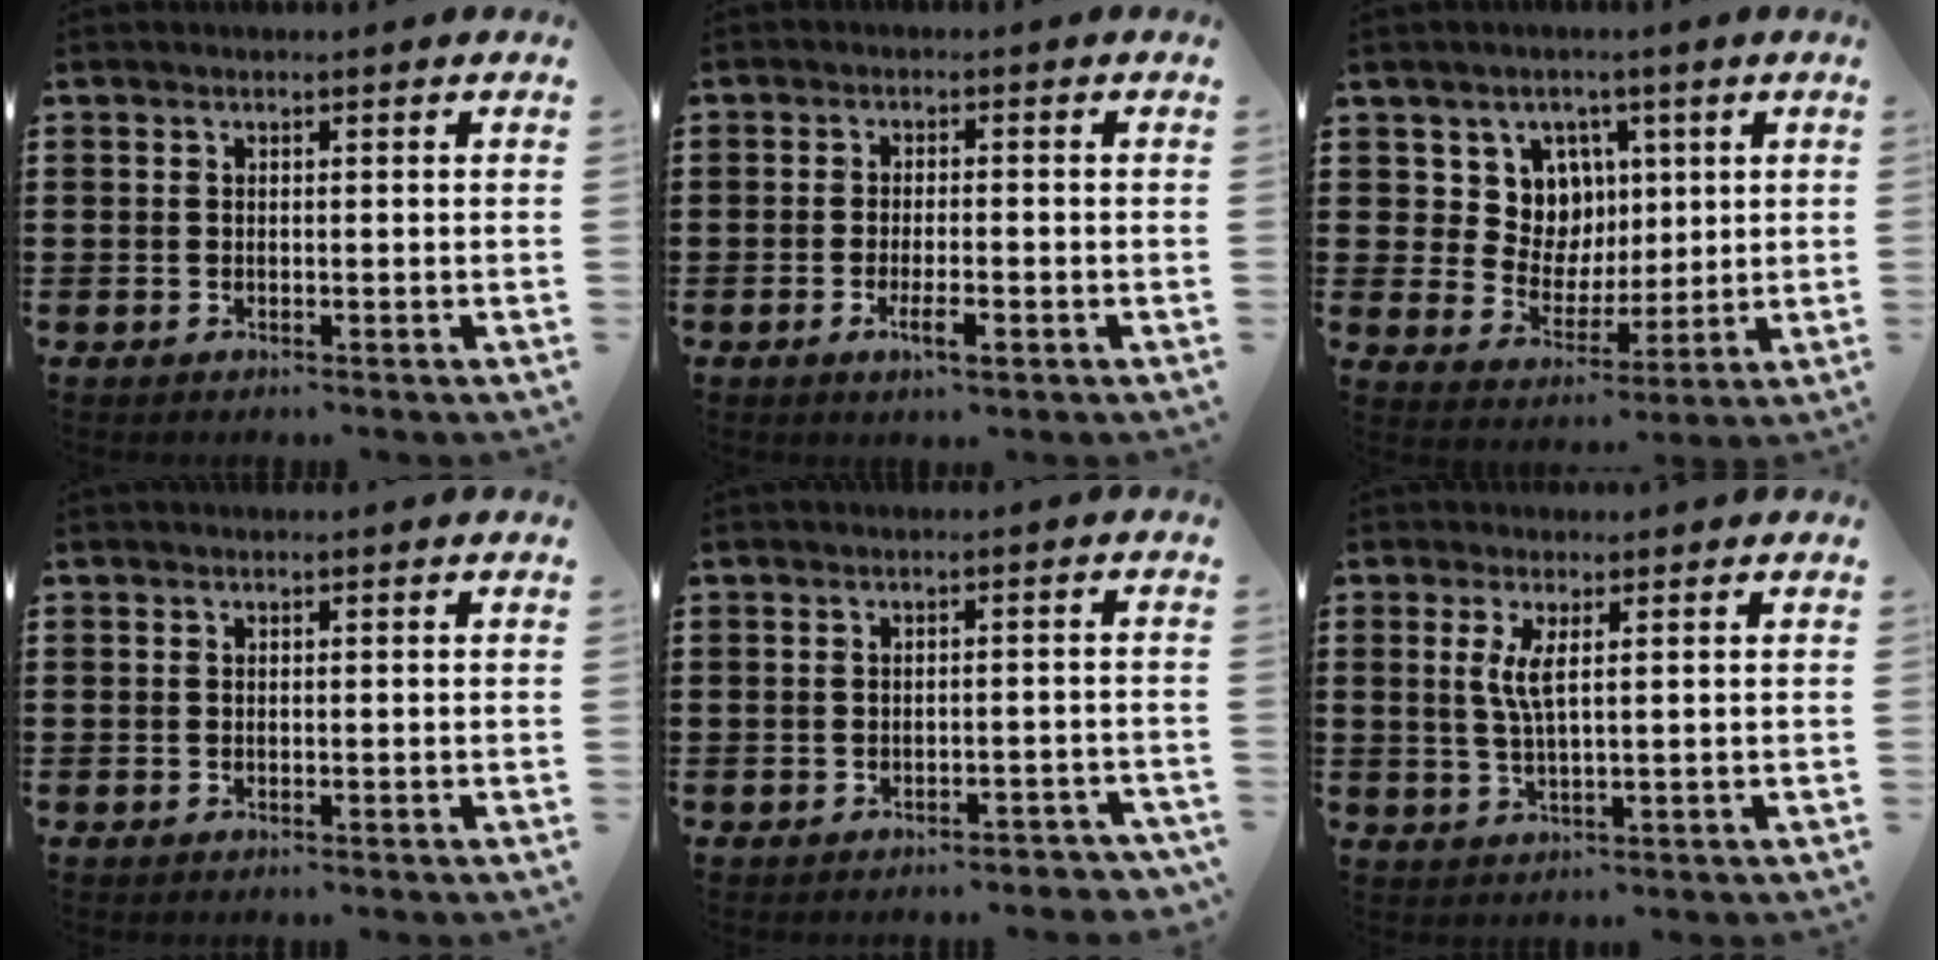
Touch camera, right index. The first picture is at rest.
{"total": 4.3, "force": [-2.0, 1.2, 3.6], "torque": [-0.070, -0.003, -0.039]}
{"total": 7.8, "force": [2.9, 7.0, 1.9], "torque": [-0.062, -0.004, 0.055]}
{"total": 0.0}
{"total": 1.8, "force": [-1.8, 0.3, 0.3], "torque": [-0.011, -0.001, -0.036]}
{"total": 3.6, "force": [1.0, 0.4, 3.4], "torque": [-0.072, -0.001, 0.016]}